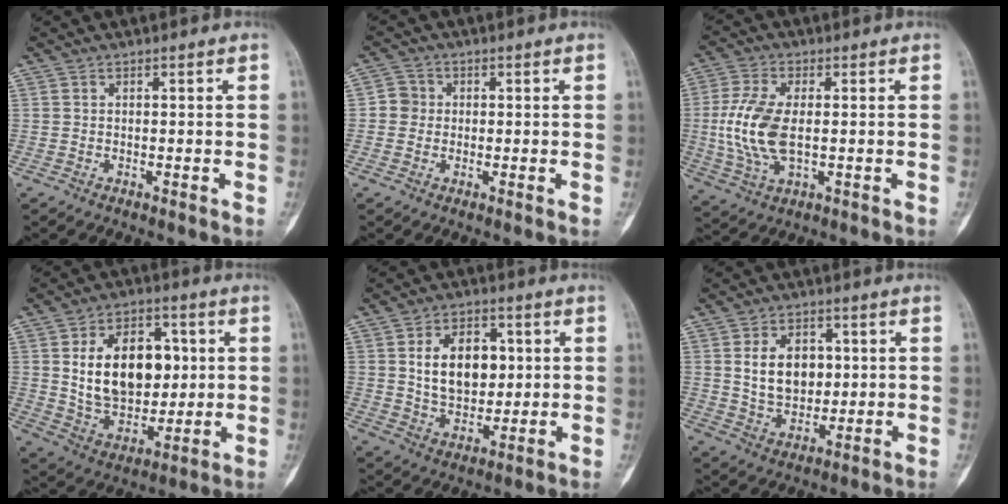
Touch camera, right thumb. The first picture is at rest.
{"total": 3.2, "force": [-0.1, 3.1, 0.9], "torque": [0.004, 0.008, -0.009]}
{"total": 11.8, "force": [0.0, 6.1, 10.1], "torque": [-0.224, -0.003, 0.002]}
{"total": 18.4, "force": [3.0, 12.3, 13.3], "torque": [-0.162, -0.005, 0.060]}
{"total": 12.6, "force": [2.3, 8.5, 9.0], "torque": [-0.105, -0.007, 0.046]}
{"total": 10.2, "force": [1.9, 7.2, 7.0], "torque": [-0.081, -0.011, 0.041]}